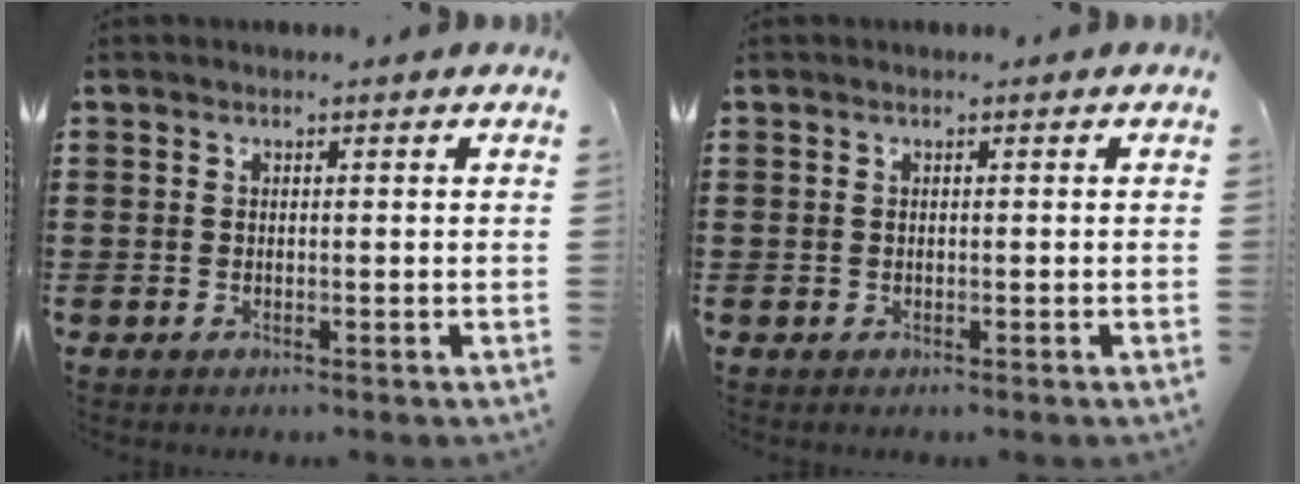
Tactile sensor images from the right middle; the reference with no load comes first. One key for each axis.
{"total": 0.0}